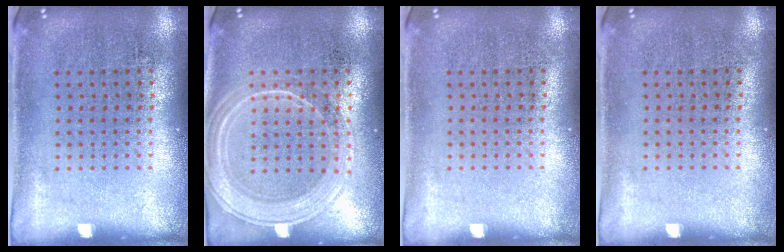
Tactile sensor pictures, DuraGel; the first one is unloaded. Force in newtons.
{"total": 1.9, "press": 1.8, "slide": 0.3}
{"total": 0.0}
{"total": 0.0}